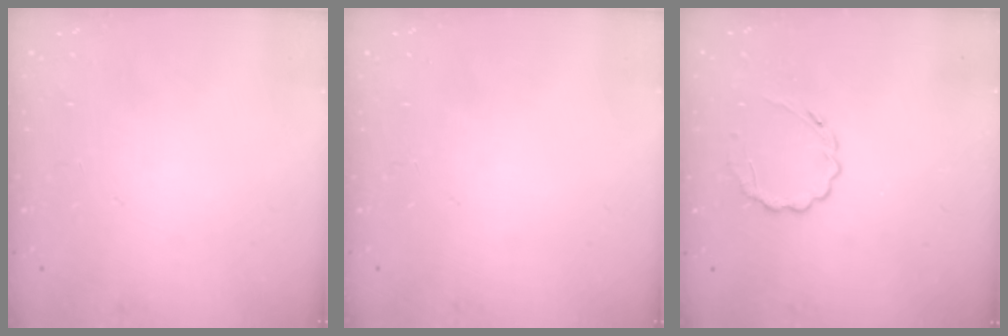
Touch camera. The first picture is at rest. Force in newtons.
{"total": 0.0}
{"total": 5.8, "press": 5.6, "slide": 1.6}